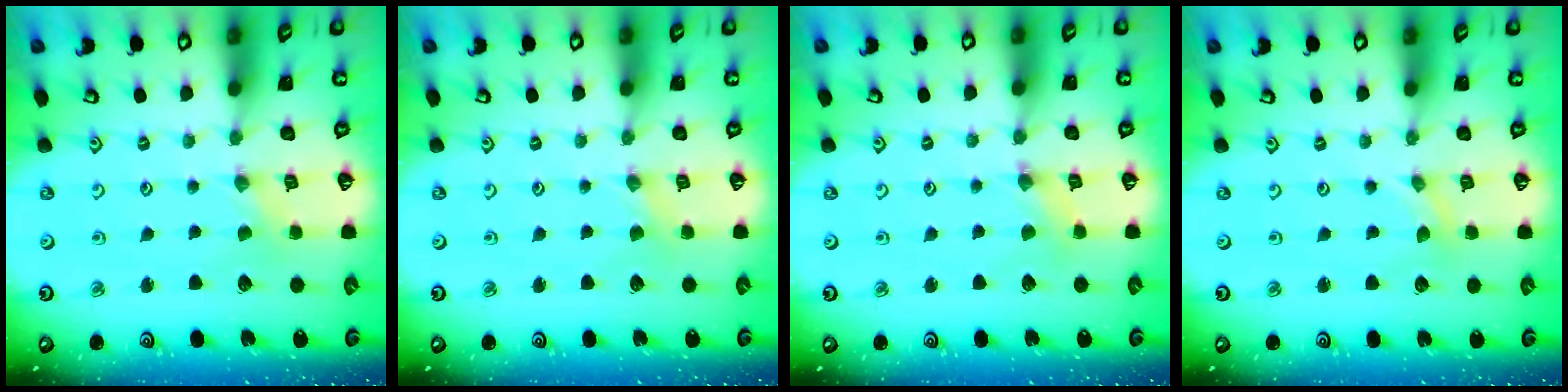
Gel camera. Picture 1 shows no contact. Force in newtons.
{"total": 1.1, "press": 1.1, "slide": 0.2}
{"total": 1.2, "press": 1.2, "slide": 0.2}
{"total": 0.0}